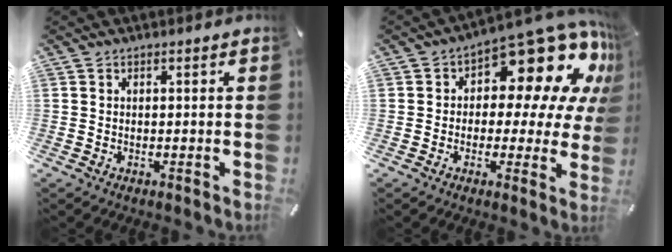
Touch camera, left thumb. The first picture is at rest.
{"total": 16.2, "force": [9.0, 8.2, 10.6], "torque": [-0.144, -0.078, 0.151]}